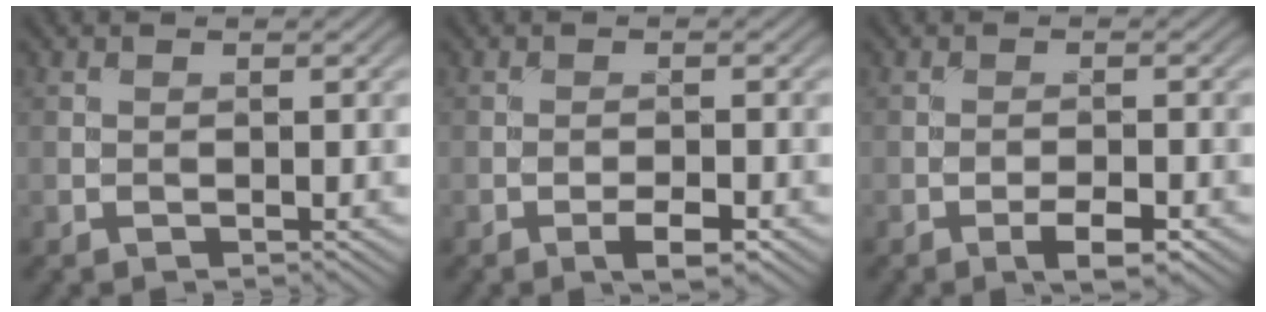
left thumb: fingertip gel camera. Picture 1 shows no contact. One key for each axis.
{"total": 2.9, "fx": -1.6, "fy": 0.8, "fz": 2.3, "tx": -0.041, "ty": 0.001, "tz": -0.029}
{"total": 3.2, "fx": -1.8, "fy": 0.9, "fz": 2.5, "tx": -0.044, "ty": 0.002, "tz": -0.031}